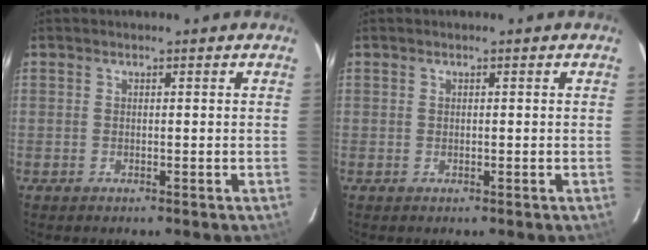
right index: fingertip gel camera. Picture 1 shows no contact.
{"total": 0.0}